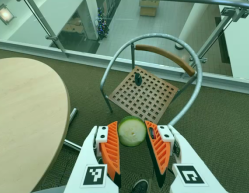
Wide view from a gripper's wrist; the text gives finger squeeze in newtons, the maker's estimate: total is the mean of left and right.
{"total": 10.2, "left": 10.5, "right": 9.8}